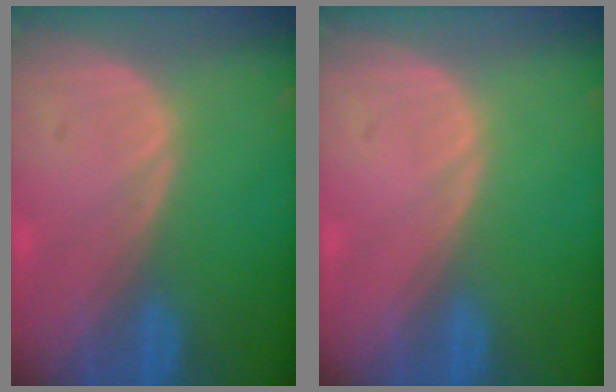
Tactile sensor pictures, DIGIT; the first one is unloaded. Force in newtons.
{"total": 0.0}